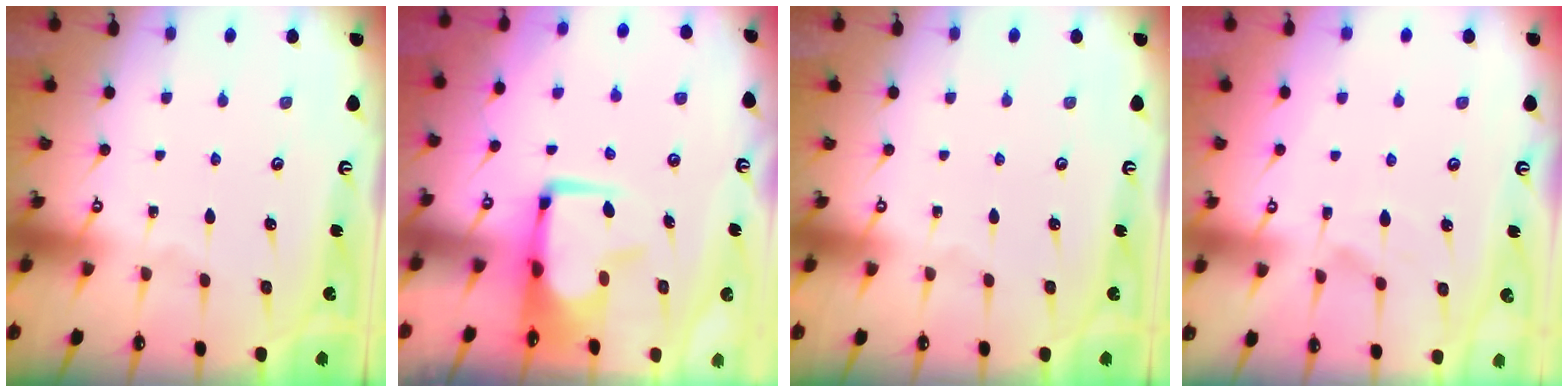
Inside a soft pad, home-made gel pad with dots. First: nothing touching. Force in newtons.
{"total": 1.4, "press": 1.0, "slide": 1.0}
{"total": 0.0}
{"total": 1.7, "press": 1.3, "slide": 1.1}